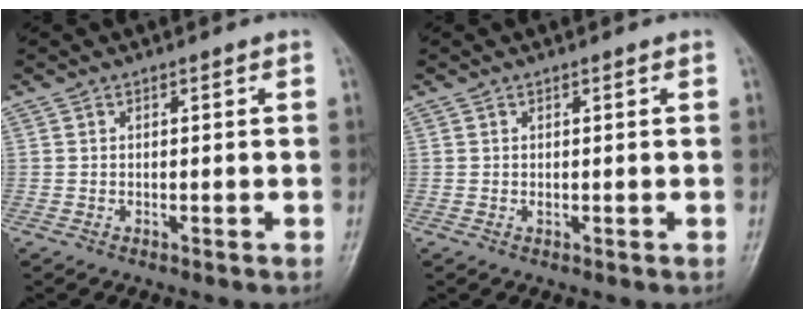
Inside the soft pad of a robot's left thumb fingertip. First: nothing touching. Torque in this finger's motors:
{"motor_torque": [0.02, 0.12, 0.15, 0.14, 0.00]}